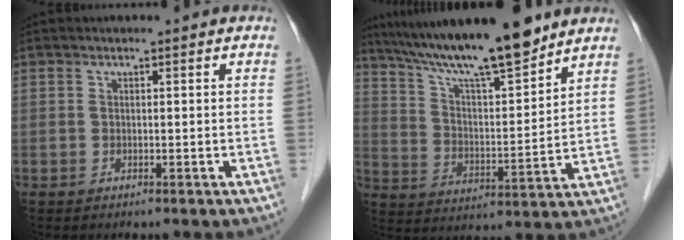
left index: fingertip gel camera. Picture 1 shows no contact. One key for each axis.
{"total": 16.5, "fx": 13.6, "fy": 1.1, "fz": 9.3, "tx": -0.156, "ty": 0.008, "tz": 0.235}